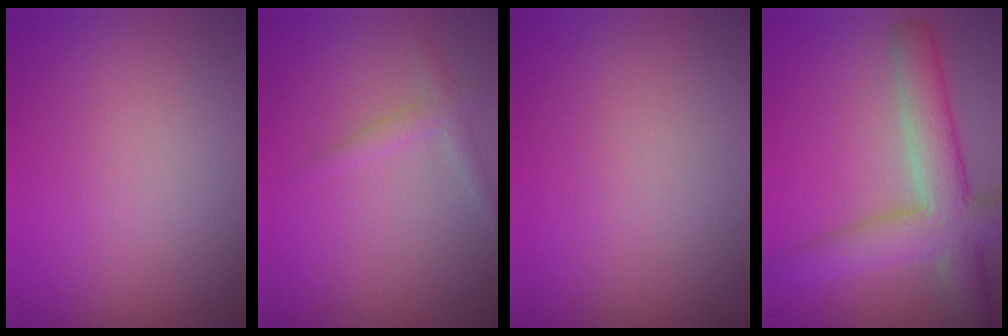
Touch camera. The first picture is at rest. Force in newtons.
{"total": 1.5, "press": 1.5, "slide": 0.1}
{"total": 0.0}
{"total": 6.8, "press": 6.8, "slide": 0.5}